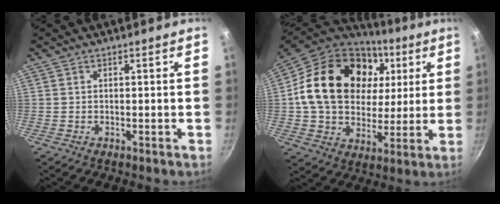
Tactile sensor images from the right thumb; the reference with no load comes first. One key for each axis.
{"total": 27.0, "fx": 6.8, "fy": 19.9, "fz": 17.0, "tx": -0.287, "ty": 0.014, "tz": 0.117}